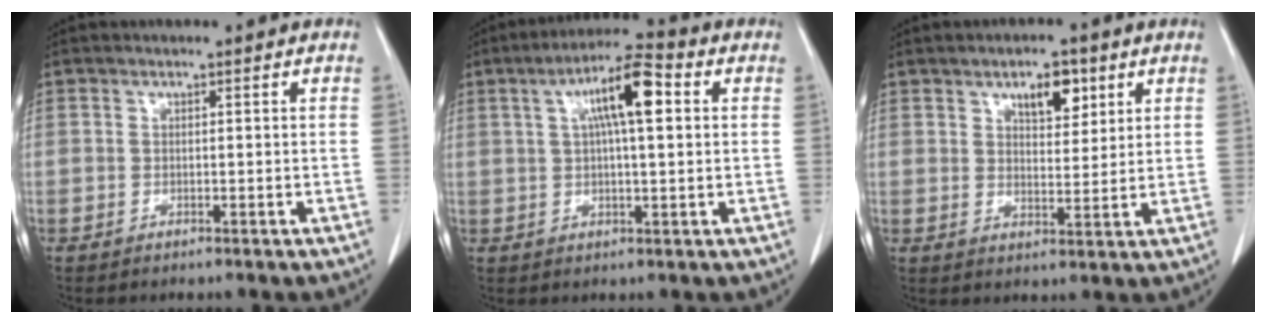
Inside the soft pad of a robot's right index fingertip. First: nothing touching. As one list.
[{"total": 9.6, "force": [2.7, 1.6, 9.1], "torque": [-0.157, 0.024, 0.042]}, {"total": 5.6, "force": [3.1, 2.4, 4.1], "torque": [-0.063, 0.000, 0.049]}]